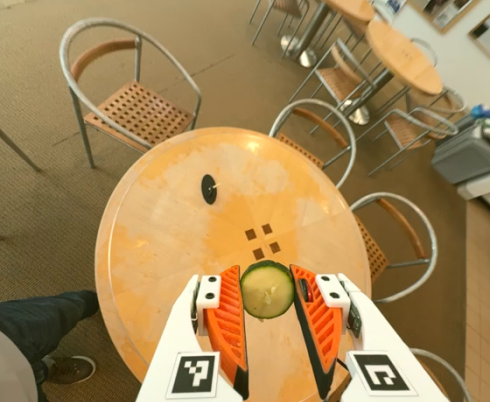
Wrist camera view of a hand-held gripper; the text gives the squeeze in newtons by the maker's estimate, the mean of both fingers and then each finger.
{"total": 8.2, "left": 8.2, "right": 8.2}